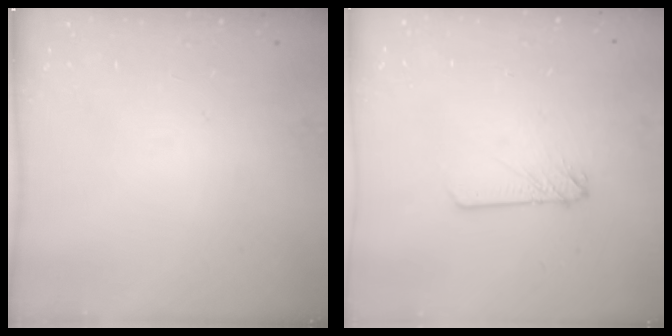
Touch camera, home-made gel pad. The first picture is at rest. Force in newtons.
{"total": 2.9, "press": 2.9, "slide": 0.4}